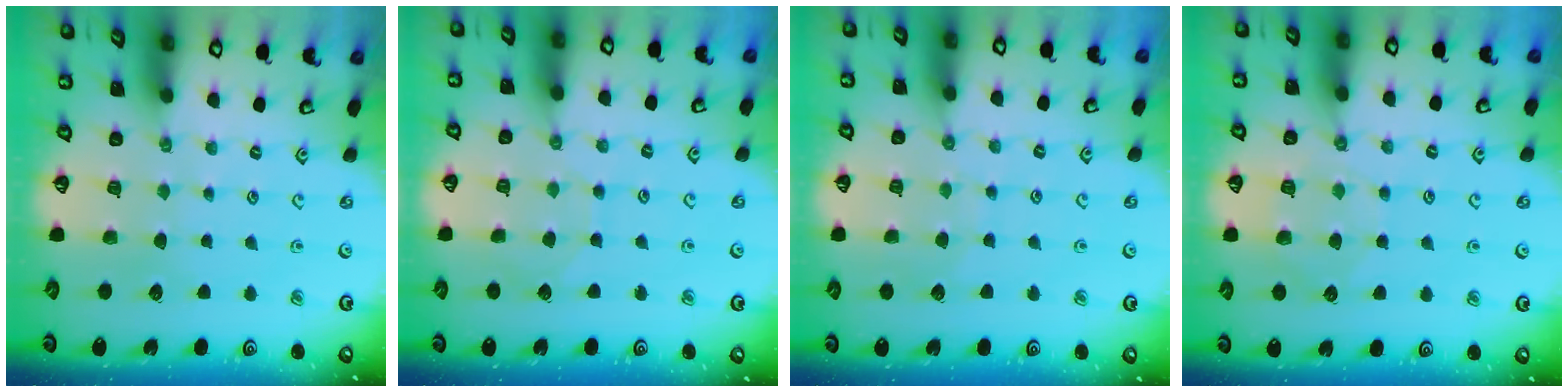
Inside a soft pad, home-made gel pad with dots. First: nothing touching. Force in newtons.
{"total": 4.9, "press": 4.9, "slide": 0.2}
{"total": 5.1, "press": 5.1, "slide": 0.6}
{"total": 7.2, "press": 7.2, "slide": 1.0}